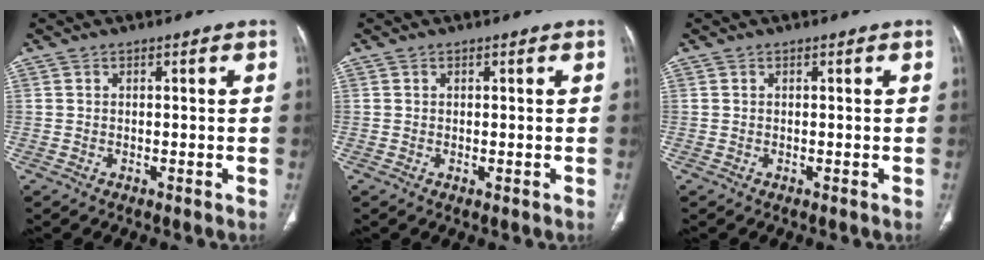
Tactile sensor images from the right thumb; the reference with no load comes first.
{"total": 0.0}
{"total": 0.0}